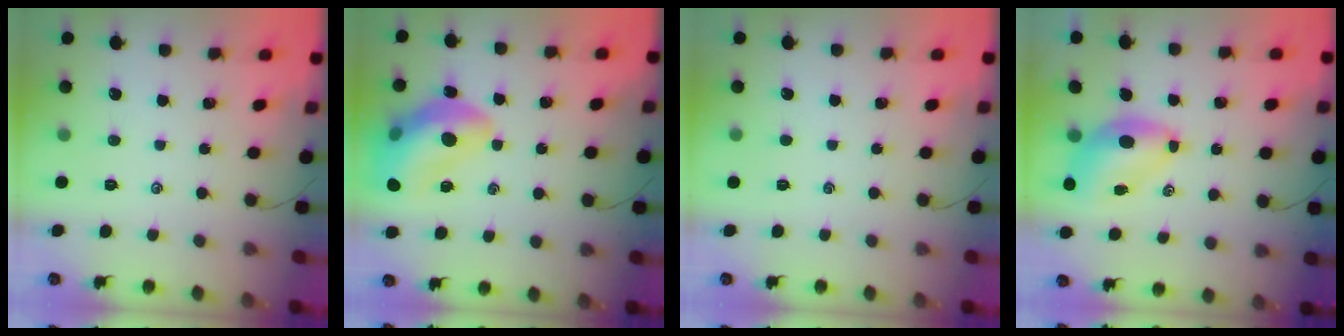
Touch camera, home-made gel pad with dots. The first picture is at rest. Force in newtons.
{"total": 18.8, "press": 18.6, "slide": 2.9}
{"total": 0.0}
{"total": 6.8, "press": 6.6, "slide": 1.7}